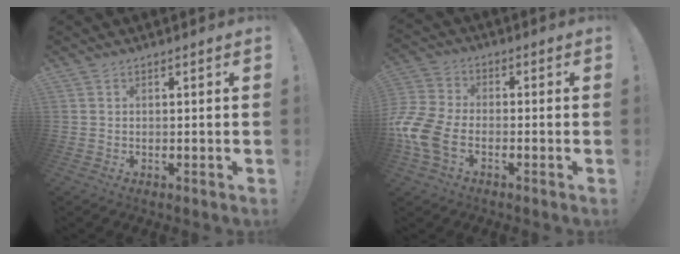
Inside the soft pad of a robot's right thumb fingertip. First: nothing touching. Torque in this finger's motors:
{"motor_torque": [1.61, 0.78, 0.97, -0.86, 0.20]}